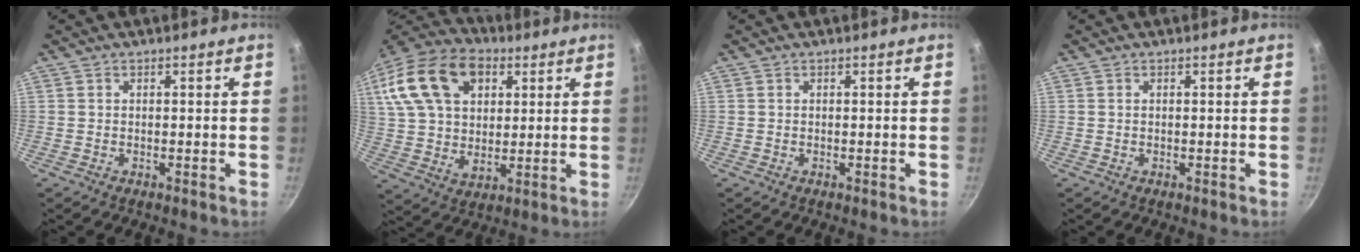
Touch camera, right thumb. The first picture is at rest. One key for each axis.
{"total": 22.2, "fx": 8.0, "fy": 14.8, "fz": 14.6, "tx": -0.257, "ty": 0.005, "tz": 0.138}
{"total": 0.0}
{"total": 0.0}